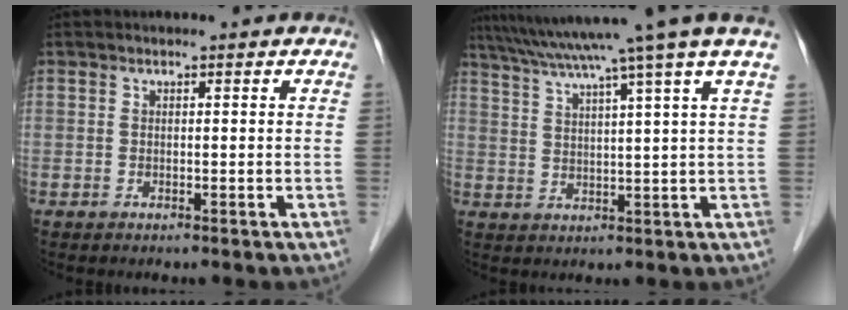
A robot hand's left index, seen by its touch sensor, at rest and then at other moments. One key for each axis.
{"total": 15.4, "fx": 12.1, "fy": -2.5, "fz": 9.2, "tx": -0.155, "ty": 0.001, "tz": 0.166}